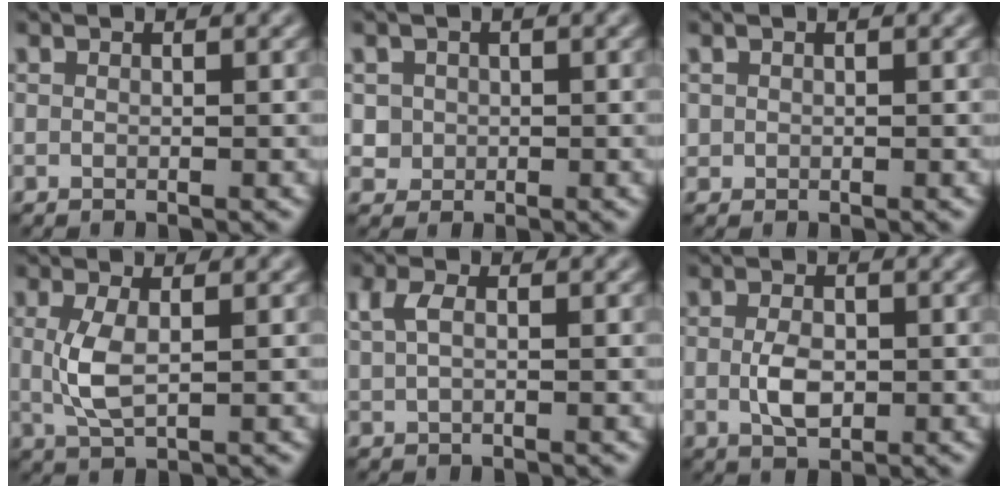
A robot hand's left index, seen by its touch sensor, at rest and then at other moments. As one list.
[{"total": 1.5, "force": [0.1, 1.5, 0.2], "torque": [0.004, -0.006, 0.014]}, {"total": 0.5, "force": [0.1, 0.5, 0.0], "torque": [0.006, -0.004, 0.004]}, {"total": 3.2, "force": [0.3, 1.2, 3.0], "torque": [-0.074, -0.002, 0.007]}, {"total": 2.0, "force": [0.7, 0.9, 1.6], "torque": [-0.036, 0.005, 0.014]}, {"total": 2.9, "force": [-0.2, 1.7, 2.3], "torque": [-0.048, -0.003, -0.003]}]